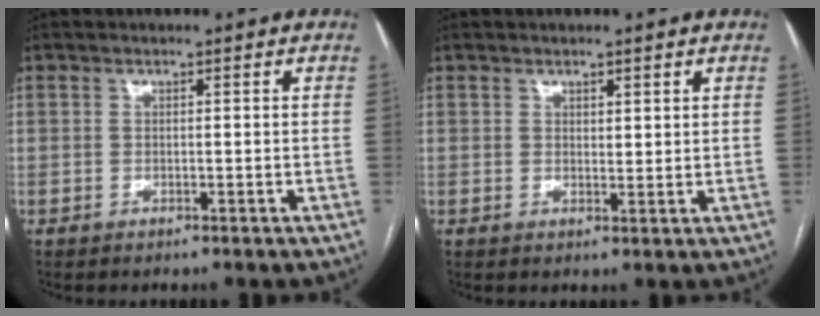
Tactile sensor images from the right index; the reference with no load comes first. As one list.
[{"total": 1.7, "force": [1.1, 0.8, 1.0], "torque": [-0.014, -0.005, 0.019]}]